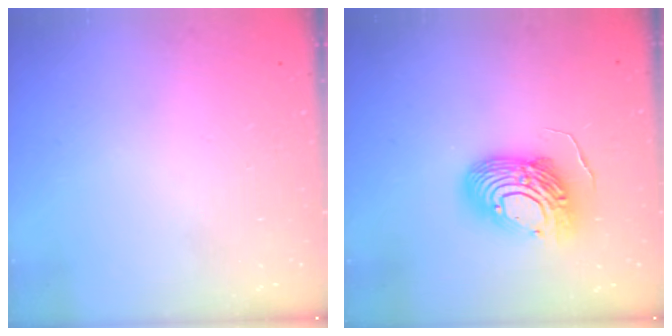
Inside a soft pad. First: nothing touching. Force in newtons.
{"total": 14.4, "press": 14.4, "slide": 1.1}